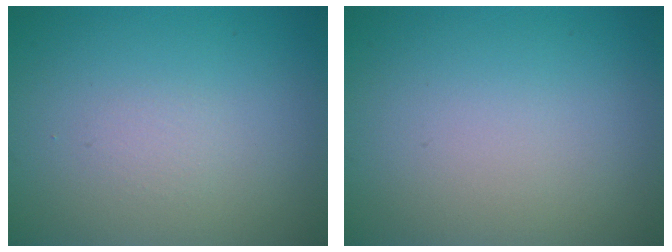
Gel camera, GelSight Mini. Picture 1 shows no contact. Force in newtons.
{"total": 0.0}